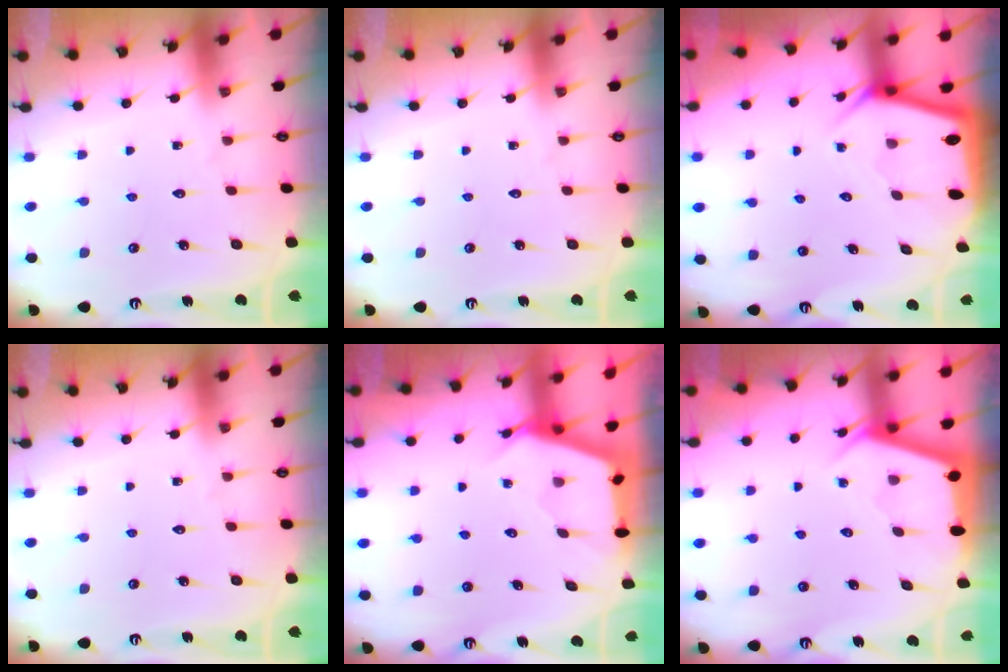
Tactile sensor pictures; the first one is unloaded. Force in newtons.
{"total": 0.0}
{"total": 3.3, "press": 3.3, "slide": 0.2}
{"total": 0.0}
{"total": 2.6, "press": 2.6, "slide": 0.4}
{"total": 2.8, "press": 2.8, "slide": 0.4}